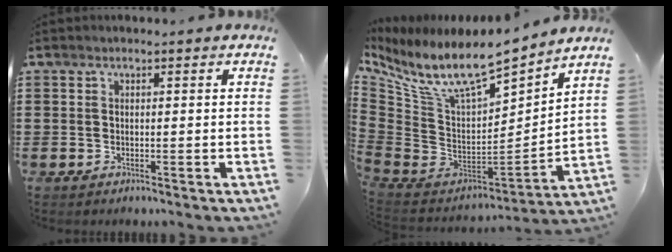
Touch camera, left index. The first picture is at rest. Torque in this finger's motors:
{"motor_torque": [2.14, 0.00, 0.35, 0.21]}